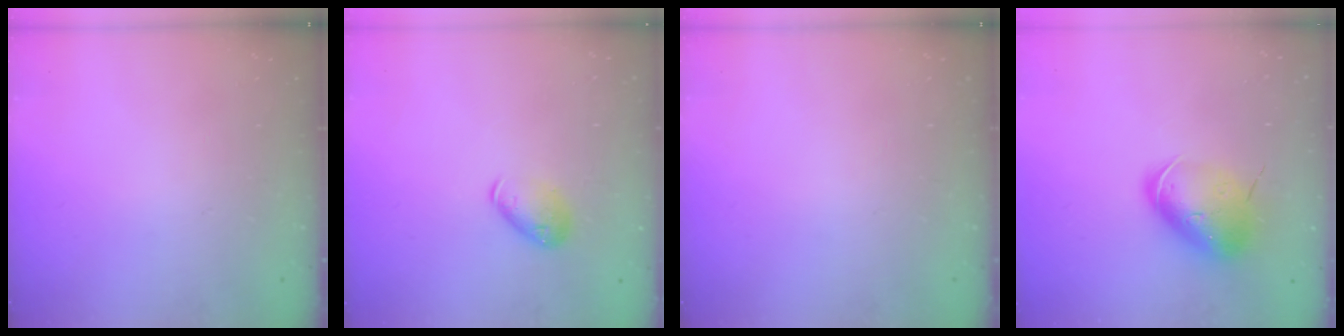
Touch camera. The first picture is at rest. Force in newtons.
{"total": 8.3, "press": 8.2, "slide": 1.2}
{"total": 0.0}
{"total": 13.0, "press": 12.8, "slide": 2.3}